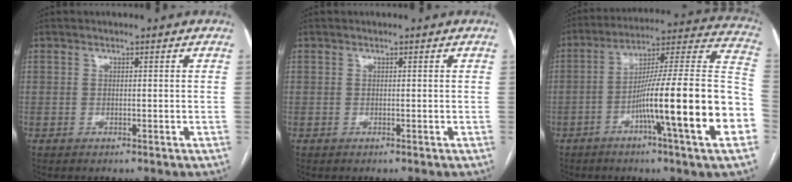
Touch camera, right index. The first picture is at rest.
{"total": 0.0}
{"total": 23.1, "force": [-7.1, -0.2, 22.0], "torque": [-0.276, 0.006, -0.117]}